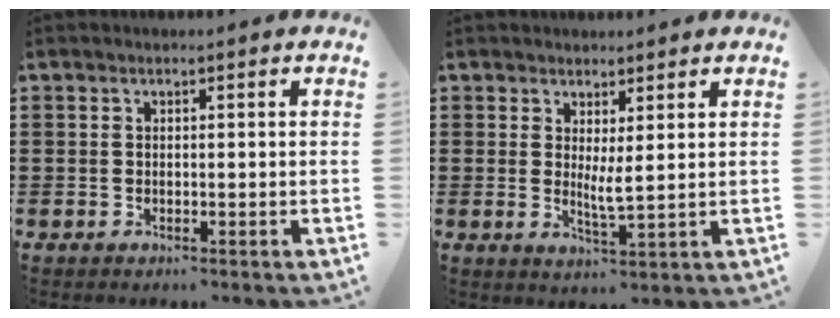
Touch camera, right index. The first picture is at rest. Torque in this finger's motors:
{"motor_torque": [0.34, 0.05, 0.08, 0.06]}